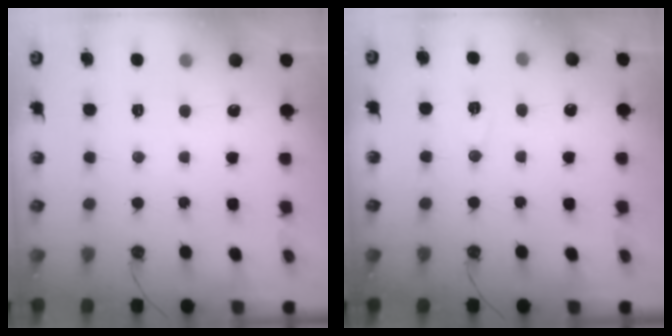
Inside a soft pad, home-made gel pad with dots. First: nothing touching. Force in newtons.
{"total": 5.8, "press": 5.6, "slide": 1.6}